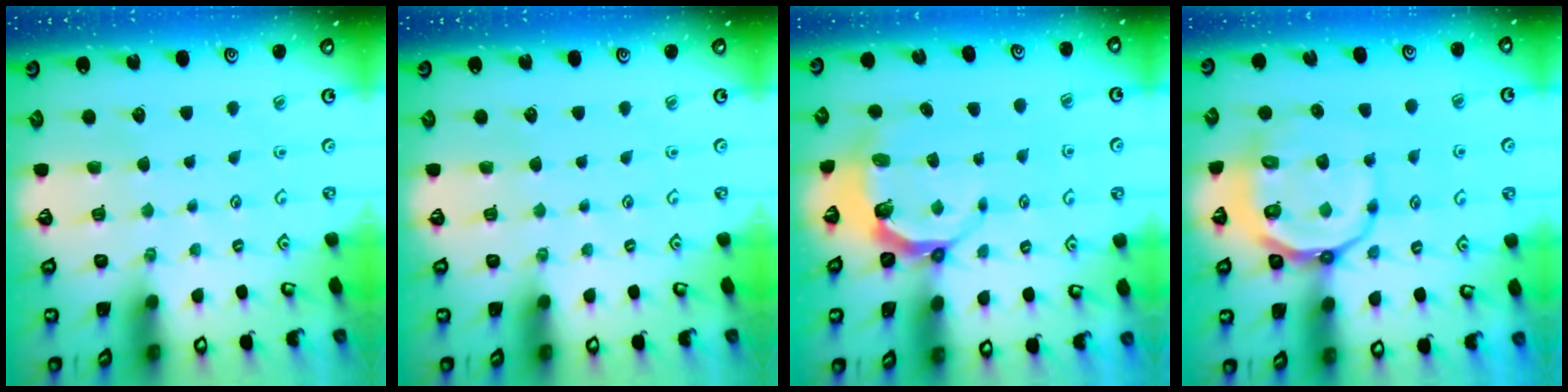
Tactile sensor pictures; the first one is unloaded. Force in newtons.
{"total": 0.0}
{"total": 5.6, "press": 4.5, "slide": 3.3}
{"total": 11.7, "press": 11.4, "slide": 2.8}